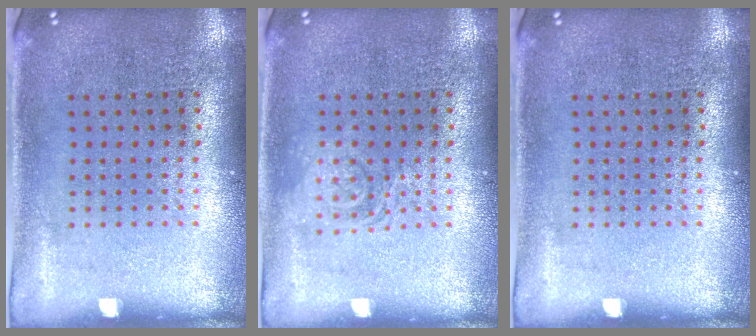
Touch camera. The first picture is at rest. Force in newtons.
{"total": 1.8, "press": 1.8, "slide": 0.3}
{"total": 0.0}